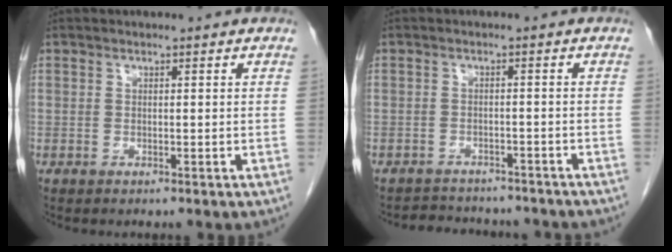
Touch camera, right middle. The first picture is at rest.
{"total": 8.8, "force": [-8.2, 2.6, 2.0], "torque": [-0.034, 0.009, -0.097]}